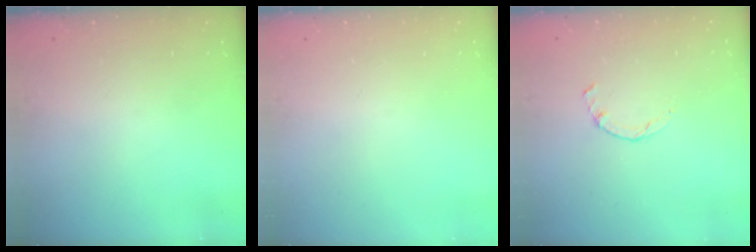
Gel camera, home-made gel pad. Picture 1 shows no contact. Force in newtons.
{"total": 0.0}
{"total": 0.8, "press": 0.7, "slide": 0.2}